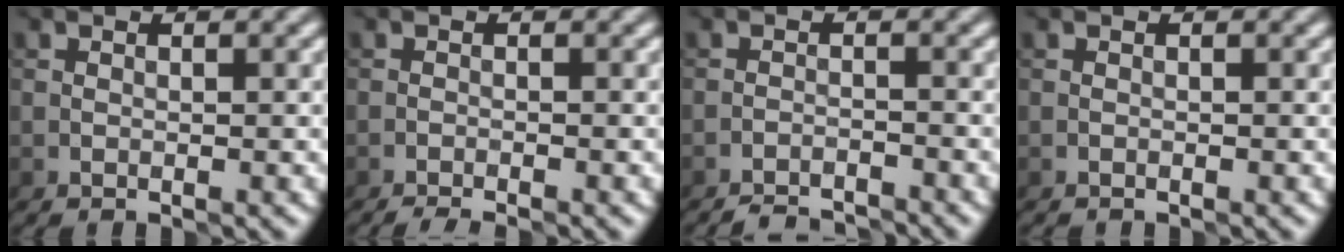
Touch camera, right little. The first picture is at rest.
{"total": 1.6, "force": [-1.5, -0.3, 0.4], "torque": [-0.012, -0.001, -0.031]}
{"total": 3.2, "force": [-3.1, 0.2, 0.4], "torque": [-0.007, -0.004, -0.057]}
{"total": 0.0}